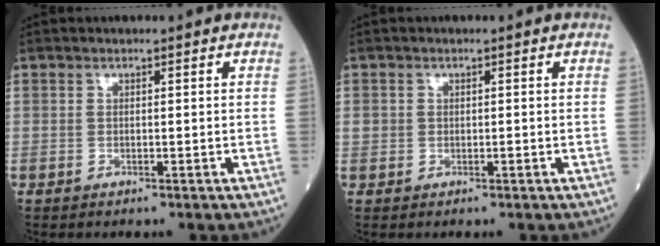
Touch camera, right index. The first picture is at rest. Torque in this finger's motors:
{"motor_torque": [0.02, 0.08, 0.00, 0.02]}